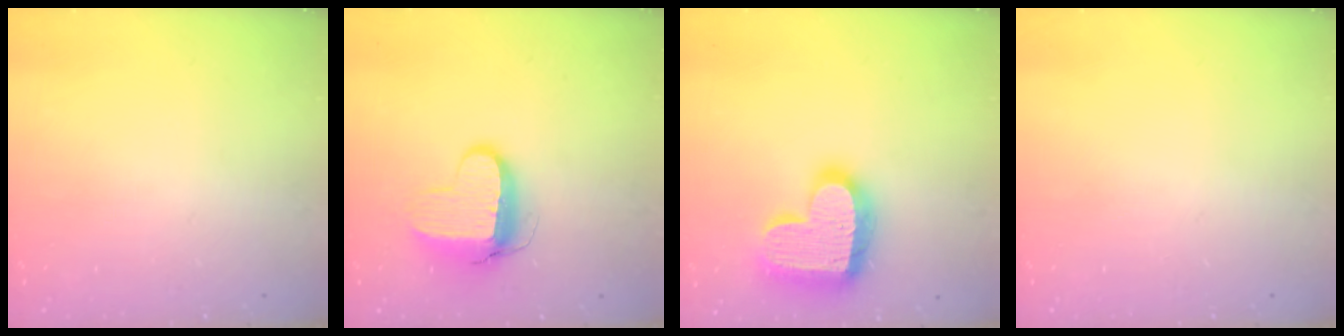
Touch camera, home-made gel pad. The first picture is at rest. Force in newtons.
{"total": 9.9, "press": 9.9, "slide": 0.9}
{"total": 20.5, "press": 20.4, "slide": 1.5}
{"total": 0.0}